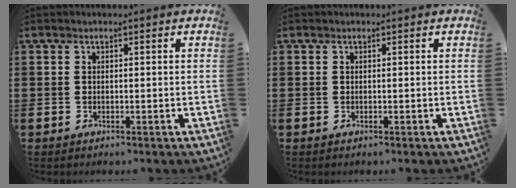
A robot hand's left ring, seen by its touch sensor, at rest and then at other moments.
{"total": 0.0}